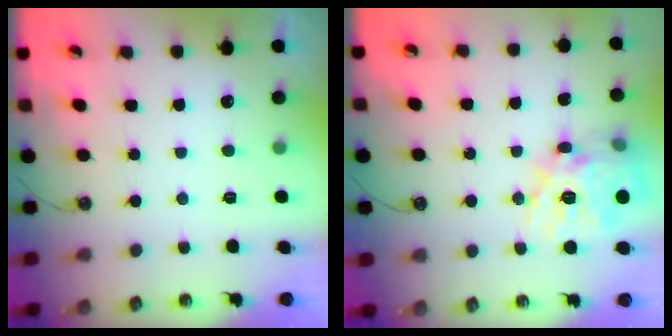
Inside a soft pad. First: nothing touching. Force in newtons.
{"total": 20.0, "press": 19.8, "slide": 2.8}